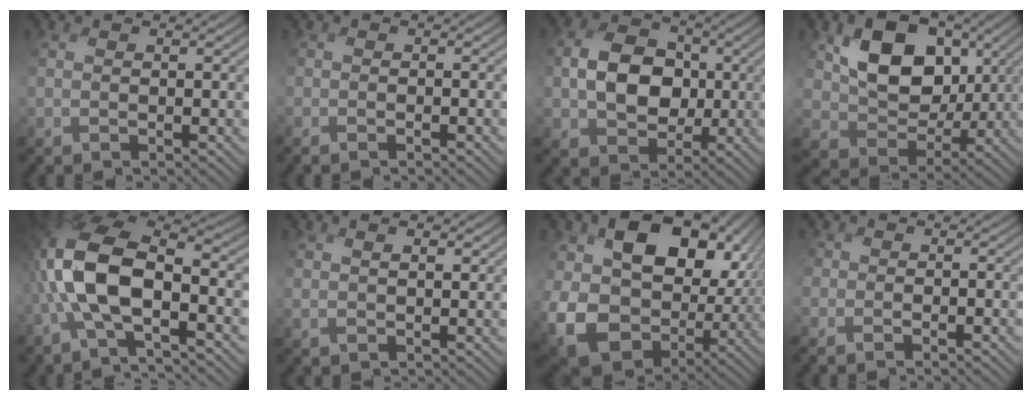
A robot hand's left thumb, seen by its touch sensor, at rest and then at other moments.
{"total": 0.7, "force": [-0.7, 0.2, 0.1], "torque": [0.002, 0.001, -0.013]}
{"total": 8.9, "force": [-0.6, 6.9, 5.6], "torque": [-0.115, 0.005, -0.024]}
{"total": 10.2, "force": [2.2, 7.9, 6.1], "torque": [-0.124, -0.012, 0.029]}
{"total": 11.2, "force": [-2.9, 4.8, 9.7], "torque": [-0.225, 0.008, -0.074]}
{"total": 2.2, "force": [1.2, 0.6, 1.7], "torque": [-0.027, 0.000, 0.021]}
{"total": 19.3, "force": [1.0, 14.2, 13.1], "torque": [-0.269, -0.023, 0.043]}
{"total": 1.1, "force": [-0.4, 0.7, -0.6], "torque": [0.016, -0.003, -0.012]}